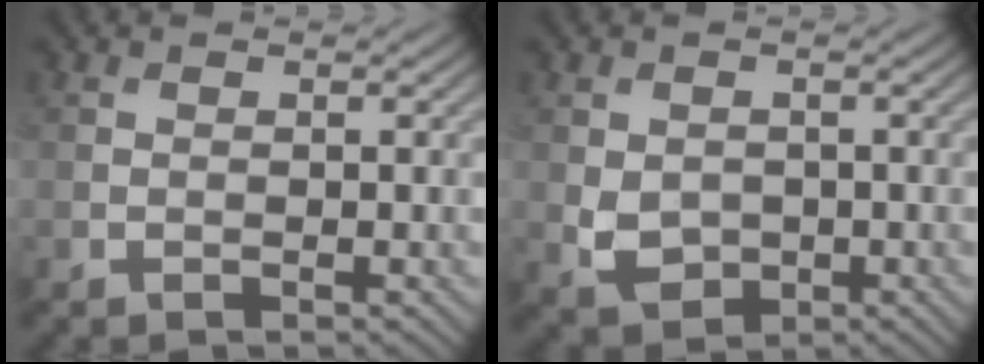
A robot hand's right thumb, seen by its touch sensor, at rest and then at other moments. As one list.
[{"total": 3.3, "force": [-0.4, 2.8, 1.7], "torque": [-0.047, -0.008, -0.002]}]